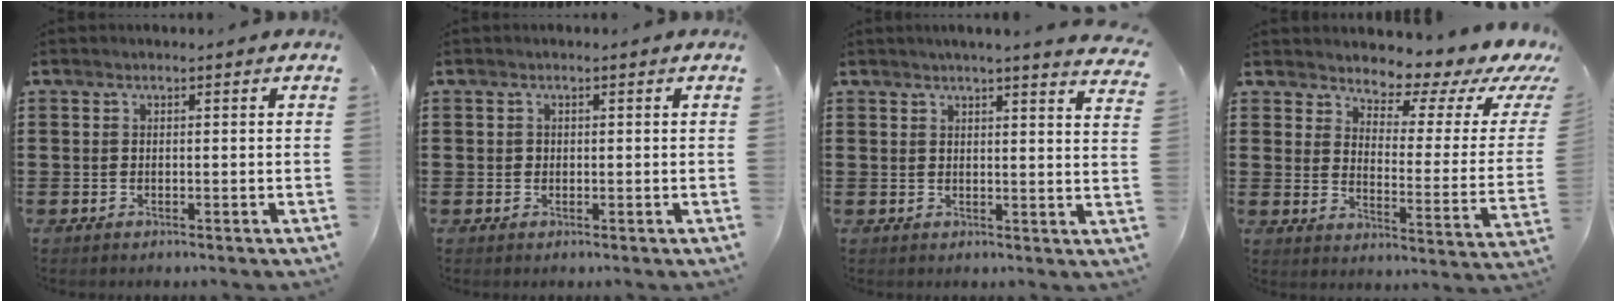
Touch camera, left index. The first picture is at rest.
{"total": 0.7, "force": [0.1, 0.7, 0.1], "torque": [-0.005, 0.005, 0.001]}
{"total": 3.0, "force": [2.7, -0.8, 0.9], "torque": [-0.027, -0.012, 0.048]}
{"total": 4.3, "force": [3.8, 1.4, 1.5], "torque": [-0.041, -0.034, 0.055]}